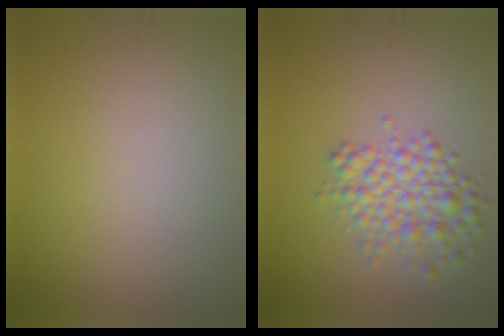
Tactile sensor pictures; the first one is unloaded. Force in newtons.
{"total": 4.1, "press": 4.1, "slide": 0.1}